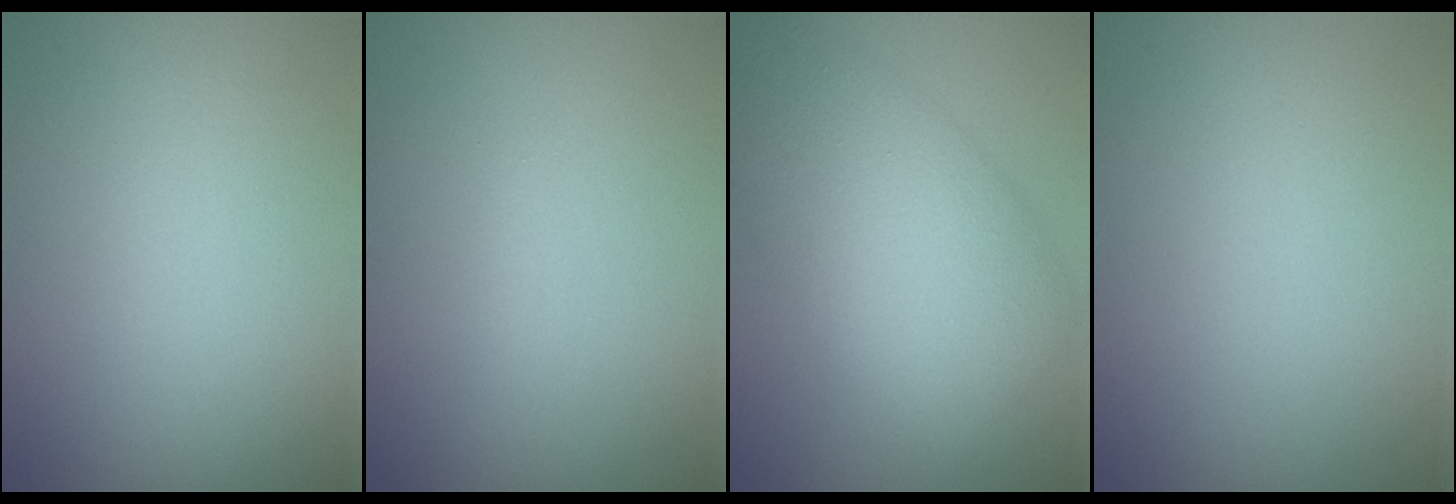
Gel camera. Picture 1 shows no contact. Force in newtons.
{"total": 0.6, "press": 0.6, "slide": 0.0}
{"total": 9.3, "press": 9.3, "slide": 0.6}
{"total": 0.0}